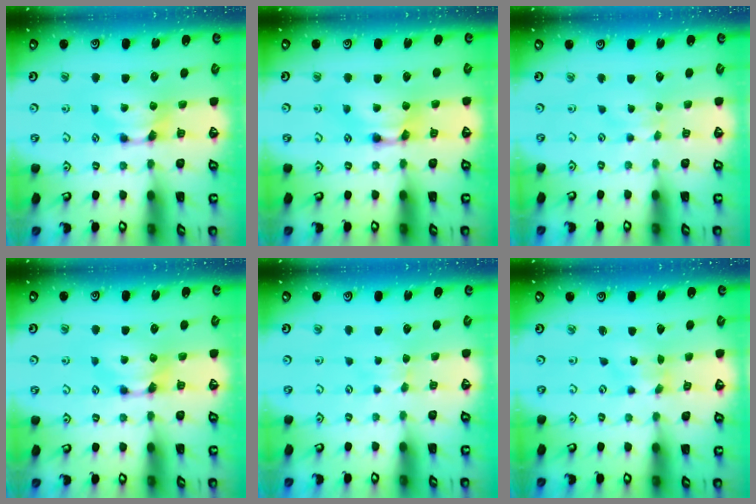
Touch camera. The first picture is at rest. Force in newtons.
{"total": 2.0, "press": 2.0, "slide": 0.1}
{"total": 2.4, "press": 2.3, "slide": 0.5}
{"total": 0.0}
{"total": 2.2, "press": 2.2, "slide": 0.4}
{"total": 1.7, "press": 1.3, "slide": 1.0}